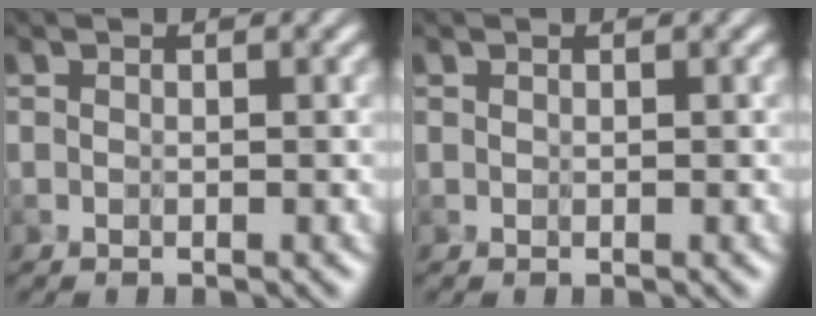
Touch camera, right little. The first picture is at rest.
{"total": 0.0}